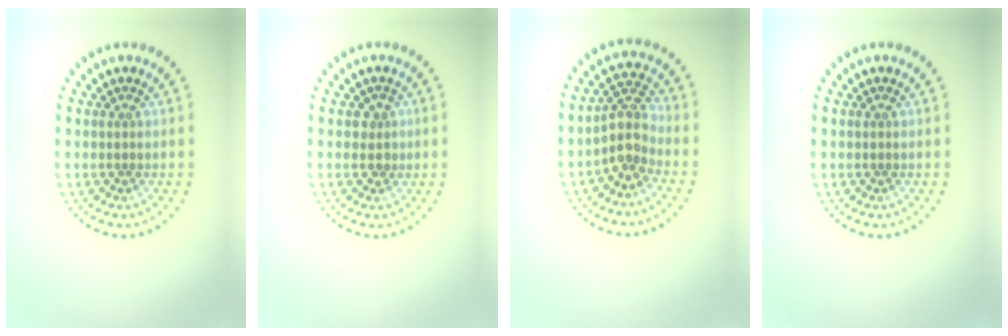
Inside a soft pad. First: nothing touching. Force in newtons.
{"total": 1.5, "press": 1.3, "slide": 0.8}
{"total": 3.0, "press": 2.4, "slide": 1.7}
{"total": 0.0}